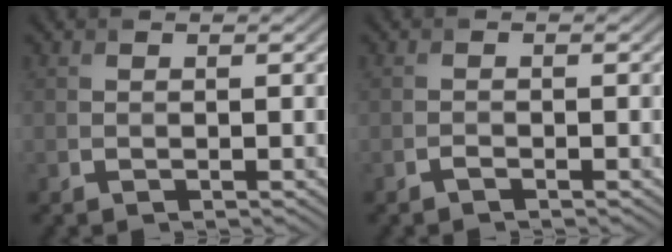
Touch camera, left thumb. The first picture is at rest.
{"total": 0.6, "force": [-0.5, 0.1, 0.3], "torque": [-0.005, -0.001, -0.010]}